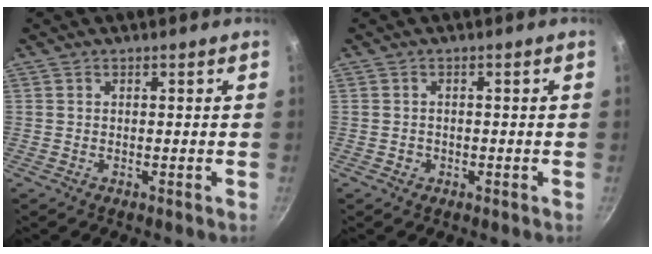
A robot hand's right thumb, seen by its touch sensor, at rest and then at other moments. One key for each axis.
{"total": 1.3, "fx": -0.5, "fy": 1.2, "fz": 0.4, "tx": -0.005, "ty": 0.003, "tz": -0.005}